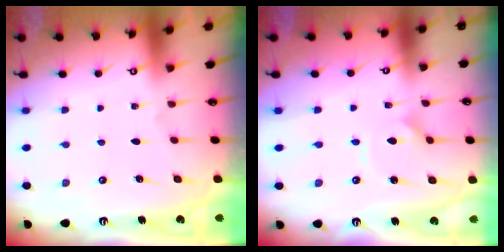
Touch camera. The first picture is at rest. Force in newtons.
{"total": 2.1, "press": 2.1, "slide": 0.6}